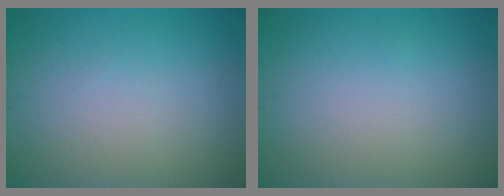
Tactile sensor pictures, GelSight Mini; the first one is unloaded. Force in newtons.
{"total": 0.0}